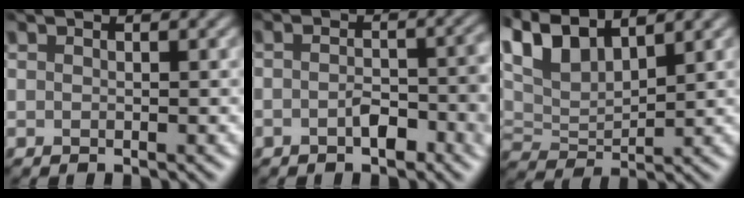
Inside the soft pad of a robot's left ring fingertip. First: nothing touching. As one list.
[{"total": 2.5, "force": [-1.1, 1.0, 2.0], "torque": [-0.034, 0.002, -0.013]}, {"total": 5.6, "force": [3.7, 2.0, 3.7], "torque": [-0.094, 0.010, 0.072]}]